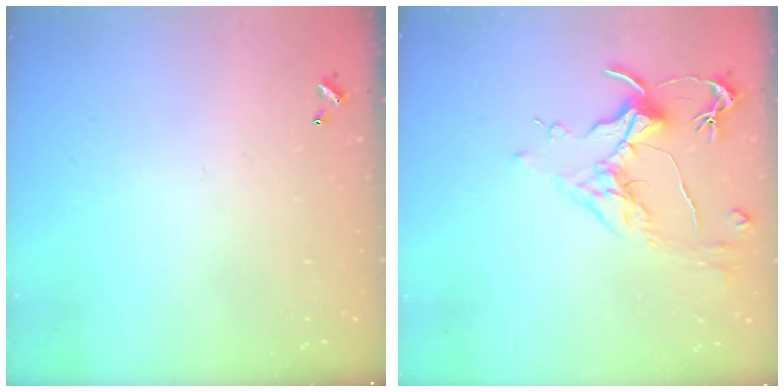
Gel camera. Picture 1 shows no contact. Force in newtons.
{"total": 1.8, "press": 1.5, "slide": 0.9}